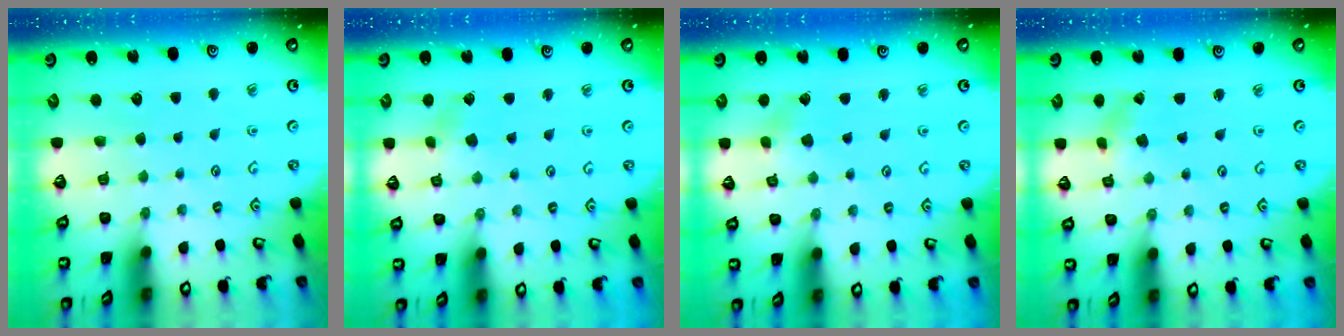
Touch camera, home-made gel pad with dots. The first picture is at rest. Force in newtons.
{"total": 3.4, "press": 3.3, "slide": 0.4}
{"total": 2.6, "press": 2.5, "slide": 0.4}
{"total": 1.0, "press": 1.0, "slide": 0.2}